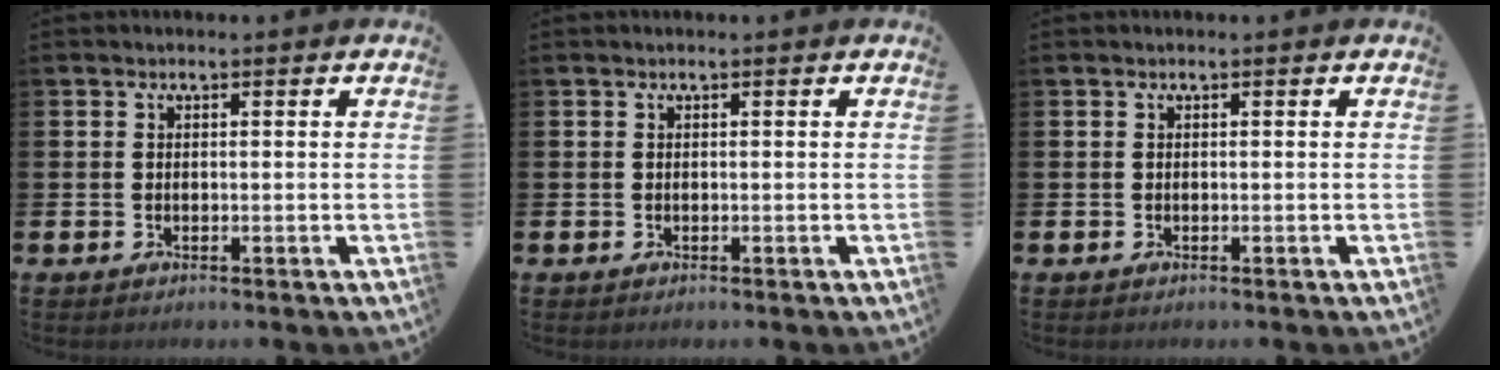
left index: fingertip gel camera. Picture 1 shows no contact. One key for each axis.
{"total": 0.0}
{"total": 0.0}